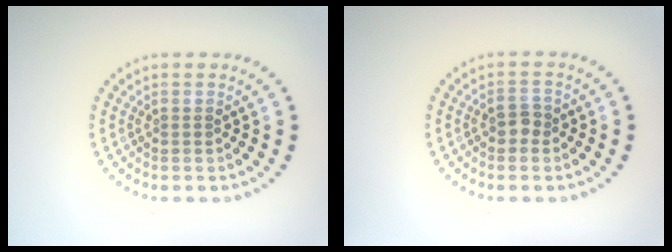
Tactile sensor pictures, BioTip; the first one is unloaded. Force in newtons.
{"total": 1.5, "press": 1.4, "slide": 0.5}